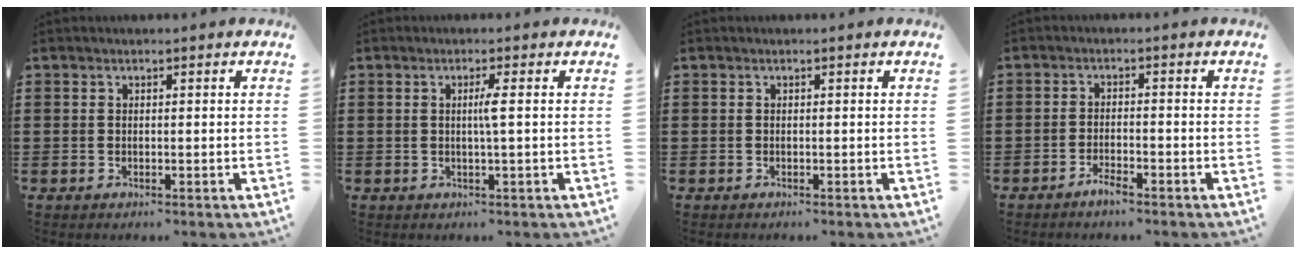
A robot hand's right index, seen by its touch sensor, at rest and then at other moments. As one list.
[{"total": 2.1, "force": [0.1, -0.4, 2.0], "torque": [-0.039, -0.005, -0.002]}, {"total": 0.0}, {"total": 2.2, "force": [-1.9, 0.2, 1.2], "torque": [-0.021, 0.001, -0.034]}]